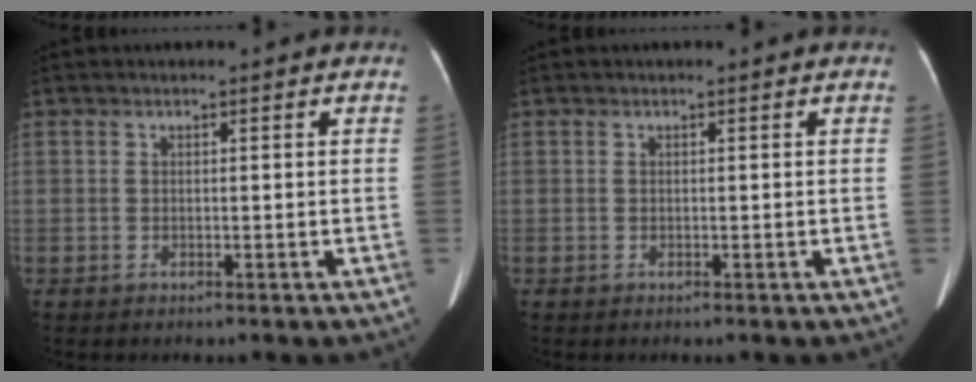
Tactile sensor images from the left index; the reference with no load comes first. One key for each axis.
{"total": 0.0}